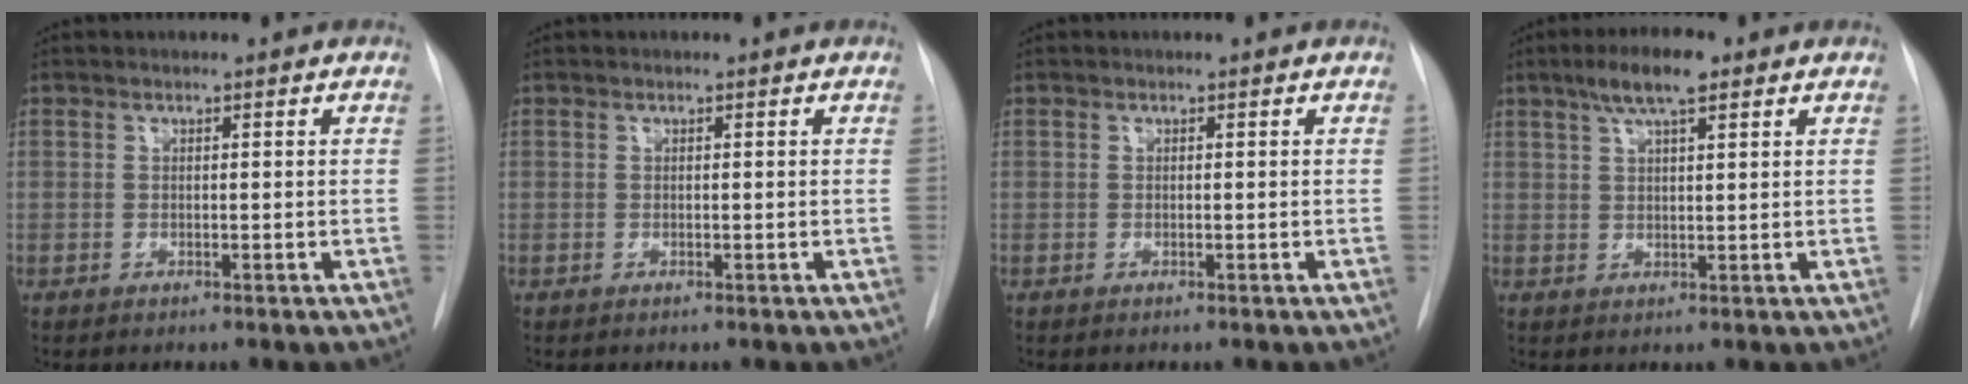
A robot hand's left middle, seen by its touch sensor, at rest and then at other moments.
{"total": 0.0}
{"total": 0.0}
{"total": 6.0, "force": [3.7, 1.1, 4.6], "torque": [-0.088, 0.011, 0.063]}